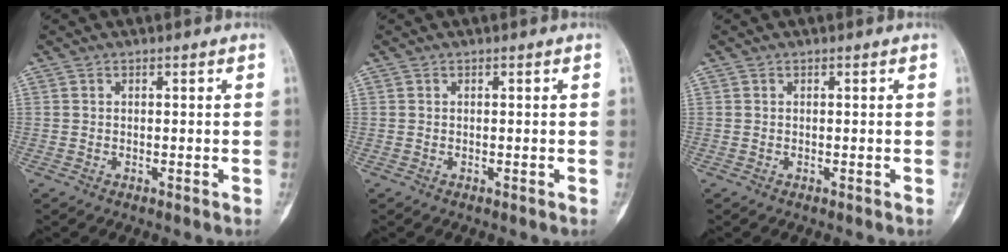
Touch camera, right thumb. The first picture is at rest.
{"total": 0.0}
{"total": 0.0}